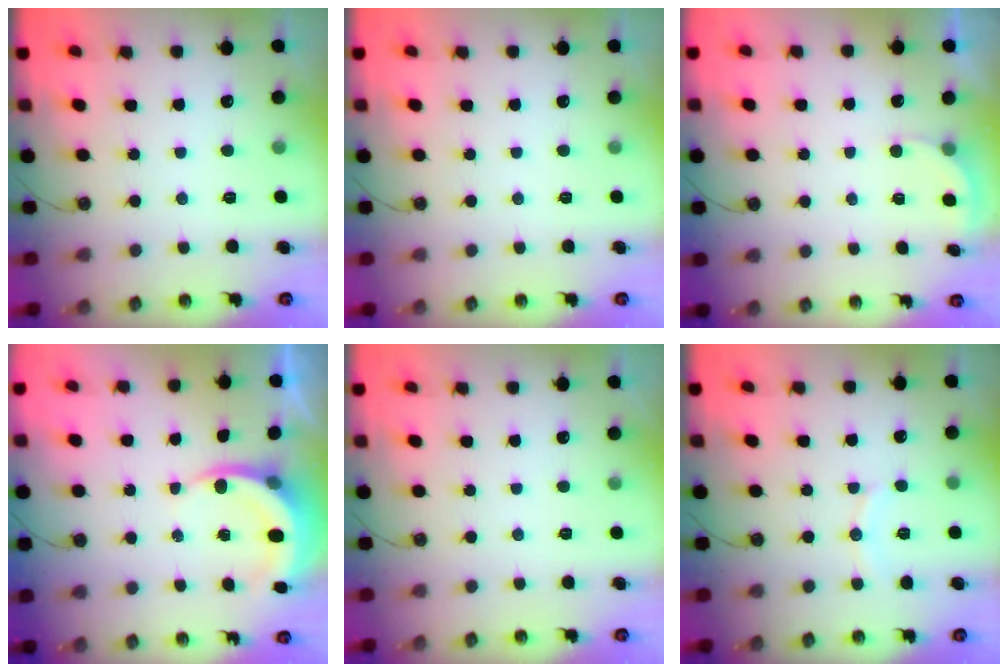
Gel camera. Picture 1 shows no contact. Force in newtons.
{"total": 0.0}
{"total": 2.5, "press": 2.4, "slide": 0.4}
{"total": 5.3, "press": 5.3, "slide": 0.6}
{"total": 0.0}
{"total": 6.1, "press": 6.1, "slide": 0.3}